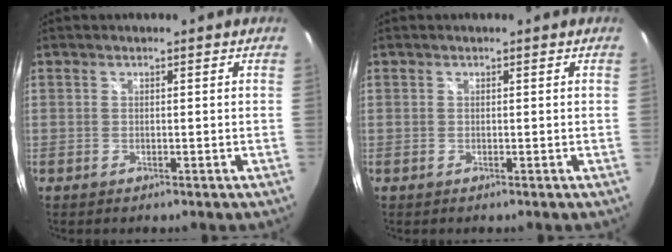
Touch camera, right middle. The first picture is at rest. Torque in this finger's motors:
{"motor_torque": [0.16, -0.21, 0.00, 0.00]}